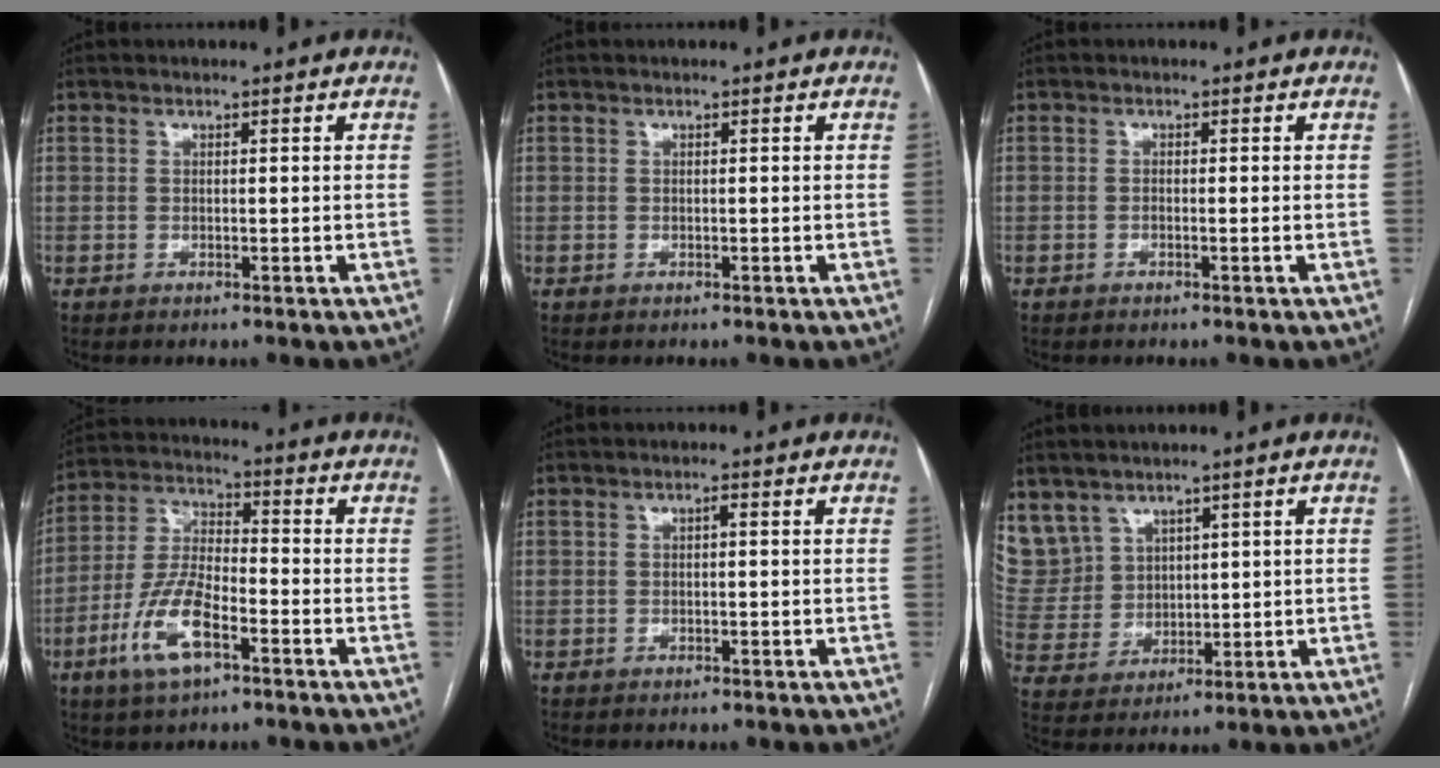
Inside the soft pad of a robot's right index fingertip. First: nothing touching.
{"total": 0.0}
{"total": 0.0}
{"total": 11.1, "force": [-5.2, 3.8, 9.0], "torque": [-0.198, 0.000, -0.099]}
{"total": 0.6, "force": [0.0, 0.1, 0.6], "torque": [-0.009, 0.002, 0.000]}
{"total": 11.0, "force": [6.9, 8.4, 1.7], "torque": [-0.062, 0.037, 0.171]}